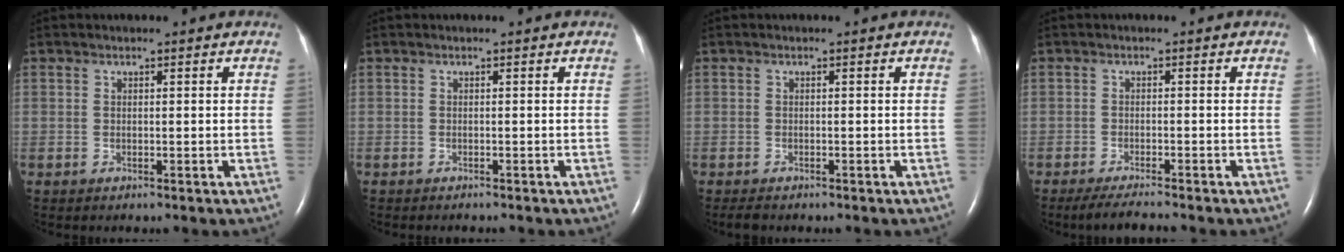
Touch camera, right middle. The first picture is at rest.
{"total": 1.2, "force": [-1.0, 0.2, 0.5], "torque": [-0.014, -0.005, -0.009]}
{"total": 1.1, "force": [-1.0, 0.3, 0.4], "torque": [-0.013, -0.004, -0.014]}
{"total": 3.4, "force": [-3.0, -0.2, 1.6], "torque": [-0.038, -0.017, -0.052]}